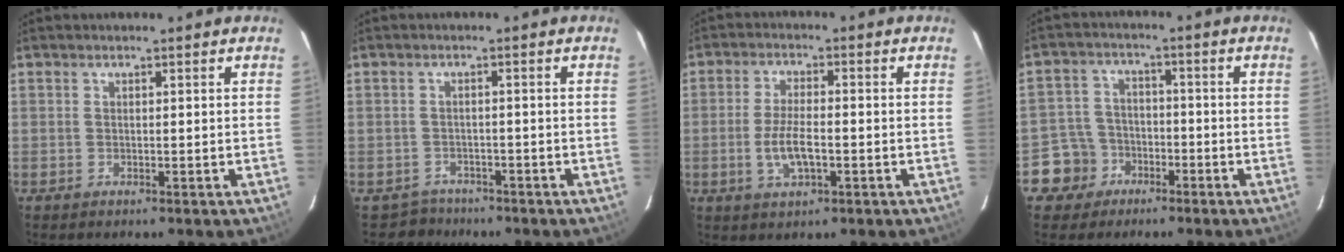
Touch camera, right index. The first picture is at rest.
{"total": 3.5, "force": [-2.8, 2.0, -0.7], "torque": [0.005, 0.010, -0.044]}
{"total": 6.6, "force": [-1.9, 2.5, 5.9], "torque": [-0.120, -0.006, -0.033]}
{"total": 7.1, "force": [-3.8, 5.9, 0.4], "torque": [-0.033, 0.027, -0.065]}